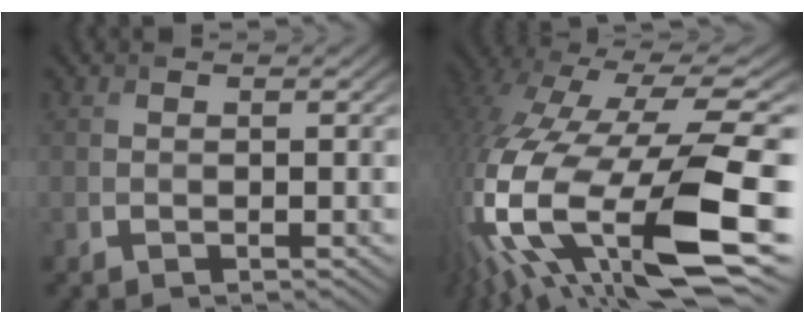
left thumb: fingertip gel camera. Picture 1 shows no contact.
{"total": 18.7, "force": [-5.0, 7.7, 16.3], "torque": [-0.357, -0.047, -0.060]}